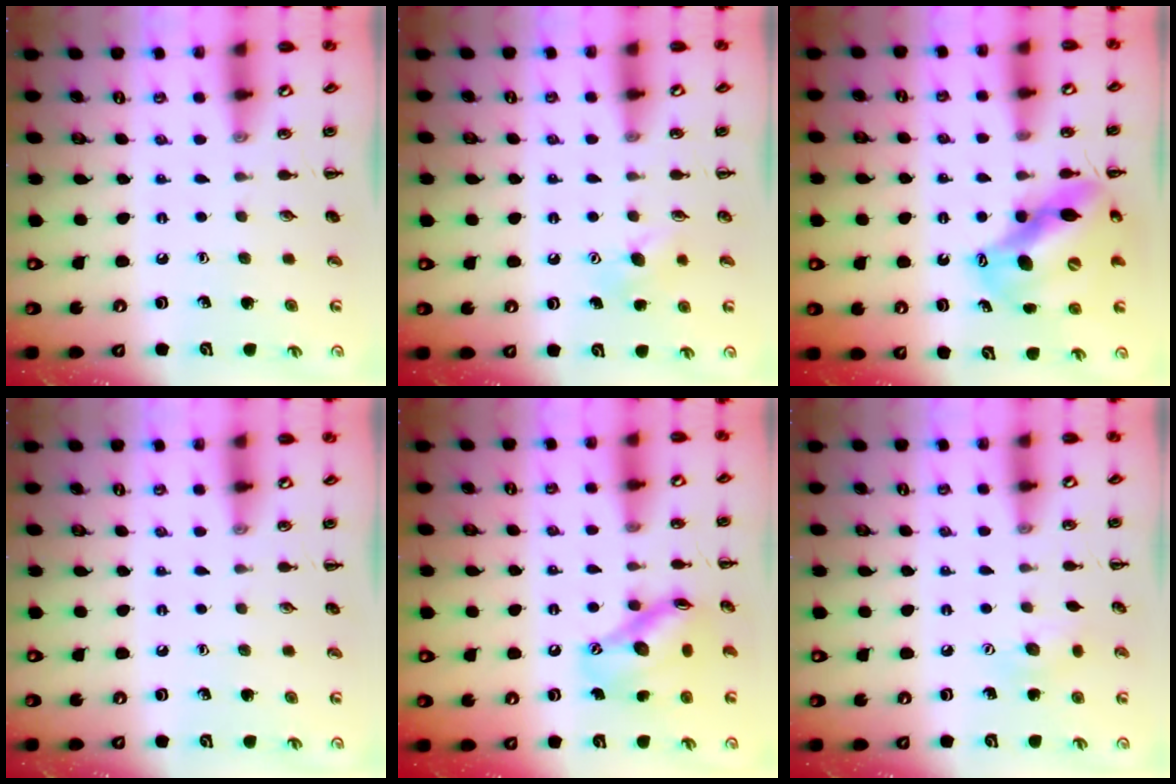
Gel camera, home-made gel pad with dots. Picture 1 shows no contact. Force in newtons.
{"total": 5.8, "press": 5.6, "slide": 1.5}
{"total": 13.6, "press": 13.1, "slide": 3.6}
{"total": 0.0}
{"total": 13.9, "press": 13.6, "slide": 2.4}
{"total": 5.8, "press": 5.7, "slide": 1.3}